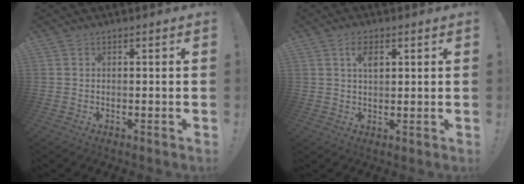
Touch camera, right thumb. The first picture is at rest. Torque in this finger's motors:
{"motor_torque": [0.00, 0.03, -0.09, 0.11, 0.13]}